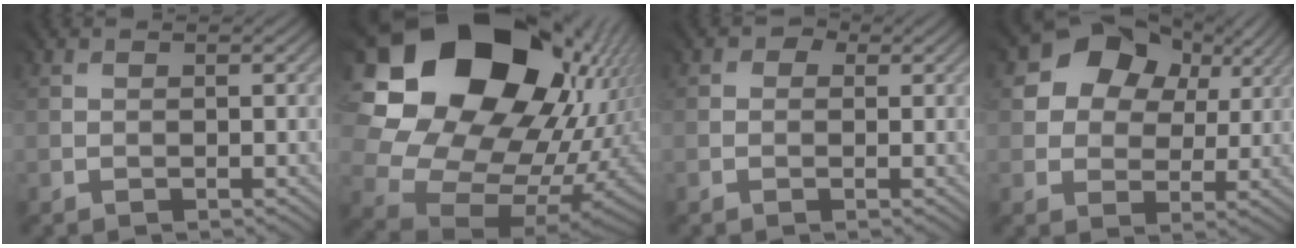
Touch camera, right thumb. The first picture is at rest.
{"total": 22.3, "force": [7.9, 17.2, 11.7], "torque": [-0.288, 0.015, 0.171]}
{"total": 1.6, "force": [0.3, 1.3, 0.7], "torque": [-0.010, 0.000, 0.001]}
{"total": 10.7, "force": [4.9, 8.1, 4.8], "torque": [-0.101, 0.011, 0.080]}